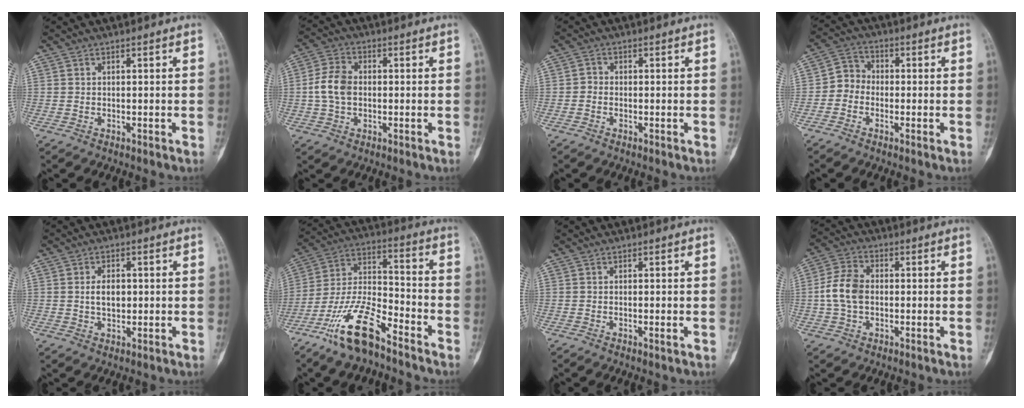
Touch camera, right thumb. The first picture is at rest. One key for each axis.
{"total": 6.8, "fx": -0.2, "fy": 4.8, "fz": 4.8, "tx": -0.095, "ty": 0.014, "tz": -0.010}
{"total": 1.3, "fx": -0.5, "fy": 1.1, "fz": 0.5, "tx": 0.002, "ty": 0.005, "tz": -0.017}
{"total": 4.7, "fx": -1.4, "fy": 4.1, "fz": 1.8, "tx": -0.007, "ty": 0.017, "tz": -0.045}
{"total": 4.0, "fx": 0.2, "fy": 2.6, "fz": 3.1, "tx": -0.042, "ty": 0.000, "tz": 0.003}
{"total": 15.0, "fx": -10.2, "fy": 4.8, "fz": 9.9, "tx": -0.195, "ty": 0.068, "tz": -0.196}
{"total": 0.9, "fx": -0.2, "fy": 0.2, "fz": 0.9, "tx": -0.018, "ty": -0.003, "tz": -0.003}
{"total": 7.9, "fx": -0.4, "fy": 5.5, "fz": 5.7, "tx": -0.111, "ty": 0.018, "tz": -0.014}